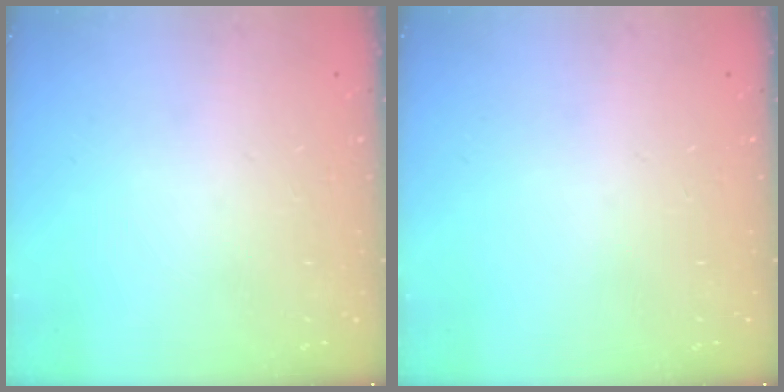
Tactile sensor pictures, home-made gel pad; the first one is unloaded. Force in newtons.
{"total": 0.0}